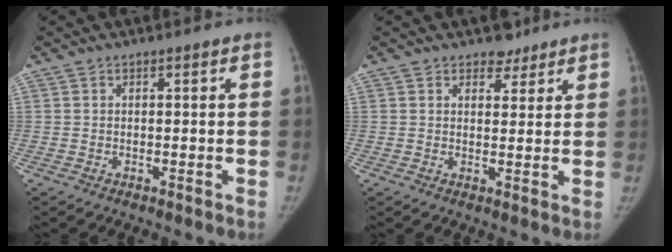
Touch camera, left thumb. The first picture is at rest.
{"total": 3.4, "force": [2.6, 2.1, 0.7], "torque": [0.012, -0.016, 0.035]}